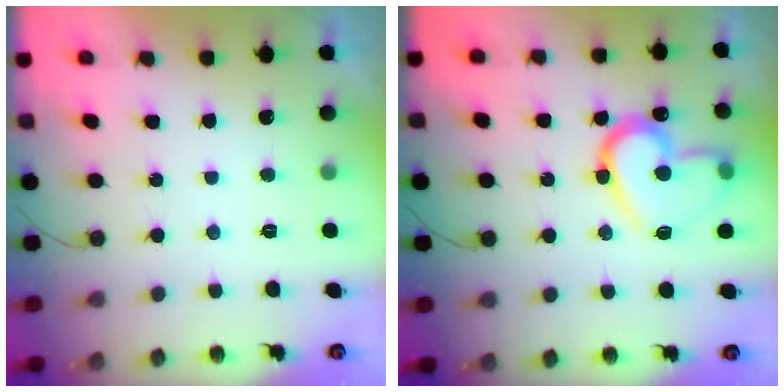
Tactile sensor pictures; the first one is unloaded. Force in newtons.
{"total": 17.4, "press": 17.3, "slide": 1.9}